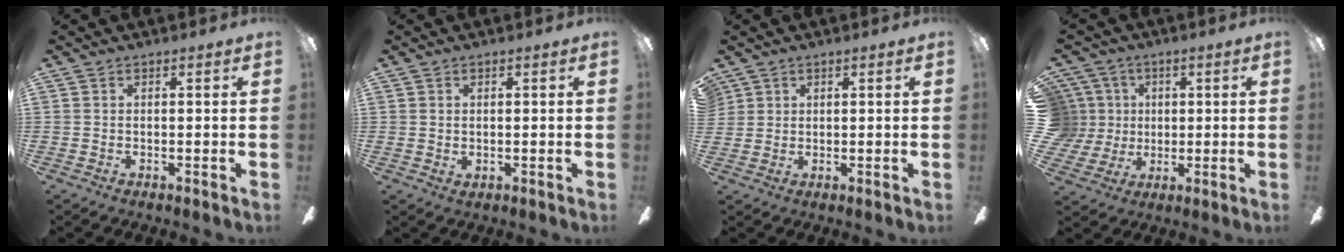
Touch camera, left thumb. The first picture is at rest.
{"total": 0.8, "force": [0.4, 0.6, 0.4], "torque": [0.000, 0.001, 0.004]}
{"total": 1.6, "force": [1.1, 1.1, 0.0], "torque": [-0.003, 0.002, 0.022]}
{"total": 9.8, "force": [2.0, 9.4, 2.1], "torque": [-0.077, 0.000, 0.045]}